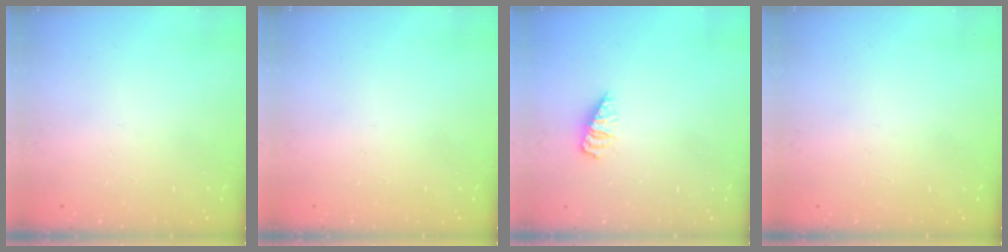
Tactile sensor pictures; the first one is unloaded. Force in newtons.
{"total": 0.0}
{"total": 1.8, "press": 1.7, "slide": 0.4}
{"total": 0.0}